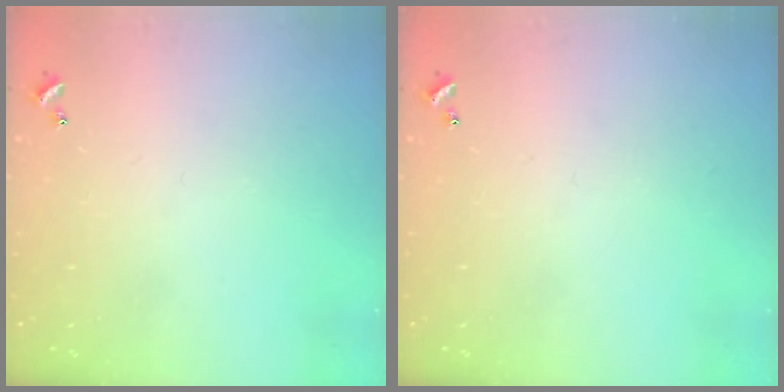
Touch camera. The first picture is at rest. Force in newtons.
{"total": 0.0}